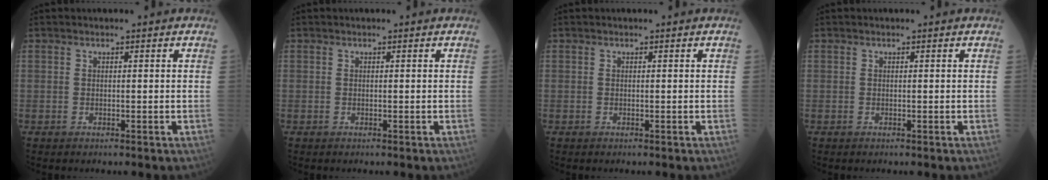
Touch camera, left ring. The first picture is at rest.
{"total": 0.0}
{"total": 0.0}
{"total": 0.0}